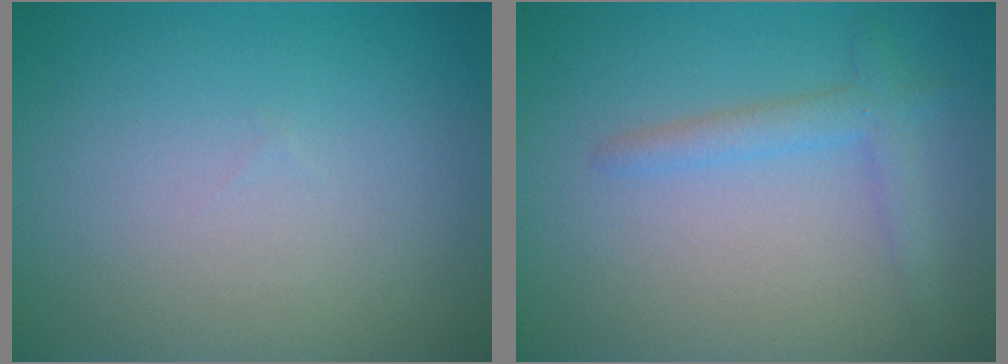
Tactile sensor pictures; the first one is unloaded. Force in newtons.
{"total": 2.2, "press": 2.2, "slide": 0.1}